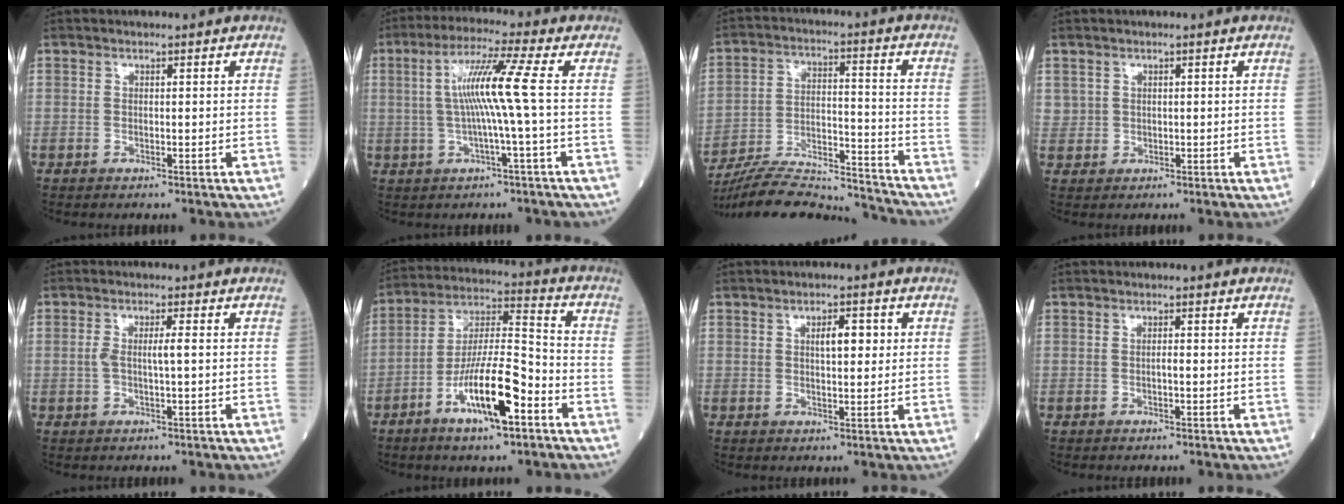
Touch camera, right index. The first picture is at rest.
{"total": 8.5, "force": [0.3, -1.6, 8.3], "torque": [-0.160, 0.015, 0.010]}
{"total": 20.4, "force": [-19.5, 1.4, 5.6], "torque": [-0.119, 0.003, -0.306]}
{"total": 1.6, "force": [0.8, 1.5, 0.1], "torque": [0.011, 0.004, 0.010]}
{"total": 3.0, "force": [0.1, 0.3, 3.0], "torque": [-0.060, 0.004, 0.002]}
{"total": 13.7, "force": [-6.4, 2.4, 11.9], "torque": [-0.221, -0.001, -0.115]}
{"total": 3.6, "force": [1.0, 1.3, 3.2], "torque": [-0.052, 0.007, 0.015]}
{"total": 0.6, "force": [-0.2, 0.1, 0.6], "torque": [-0.010, 0.002, -0.004]}